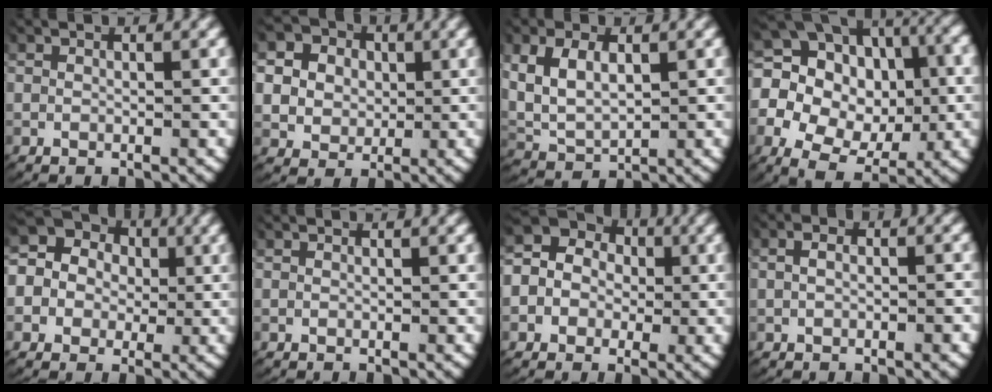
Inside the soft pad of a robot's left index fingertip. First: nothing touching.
{"total": 9.4, "force": [2.3, 8.2, 4.0], "torque": [-0.091, -0.005, 0.033]}
{"total": 7.4, "force": [0.5, 6.0, 4.2], "torque": [-0.120, -0.017, 0.015]}
{"total": 16.8, "force": [1.1, 14.3, 8.8], "torque": [-0.200, -0.029, 0.007]}
{"total": 13.4, "force": [3.3, 11.5, 5.9], "torque": [-0.131, 0.012, 0.023]}
{"total": 0.0}
{"total": 11.6, "force": [2.3, 9.8, 5.7], "torque": [-0.109, 0.013, 0.008]}
{"total": 1.5, "force": [-0.2, 0.9, 1.2], "torque": [-0.025, -0.002, -0.003]}